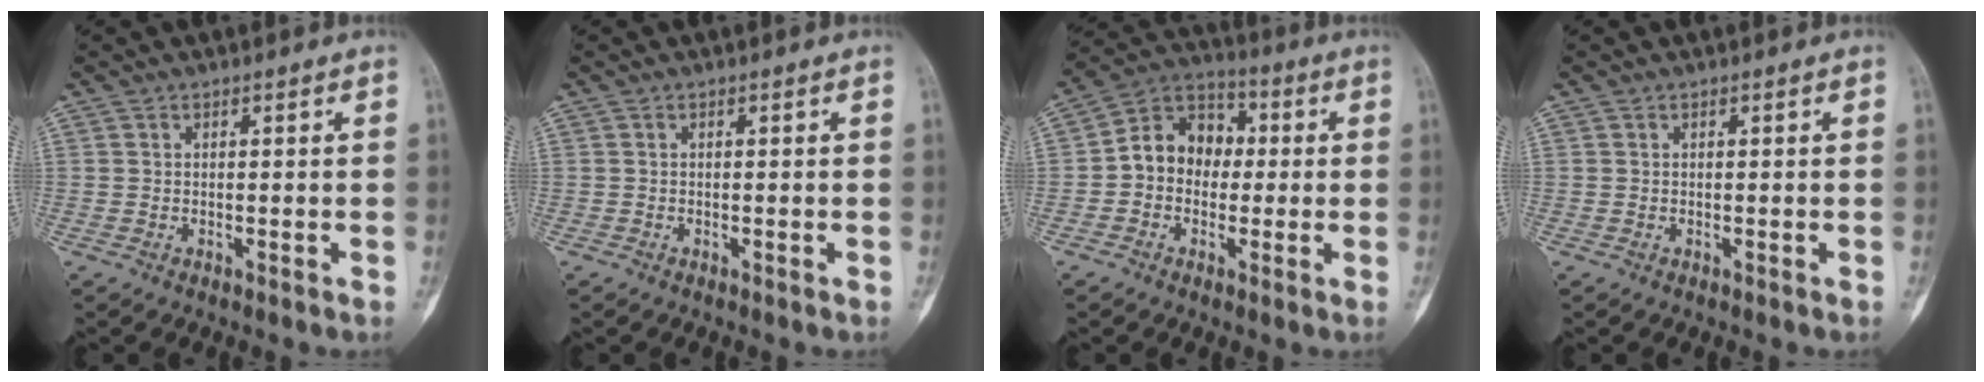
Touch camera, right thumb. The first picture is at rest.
{"total": 0.0}
{"total": 10.5, "force": [-0.2, 8.5, 6.3], "torque": [-0.074, 0.038, -0.017]}
{"total": 0.0}